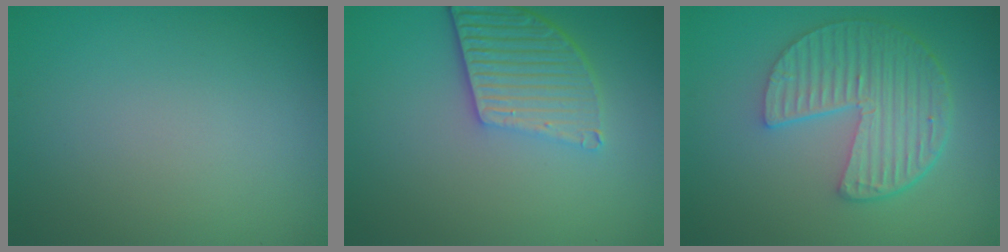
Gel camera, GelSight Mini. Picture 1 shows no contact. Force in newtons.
{"total": 5.0, "press": 3.8, "slide": 3.3}
{"total": 6.1, "press": 4.4, "slide": 4.2}